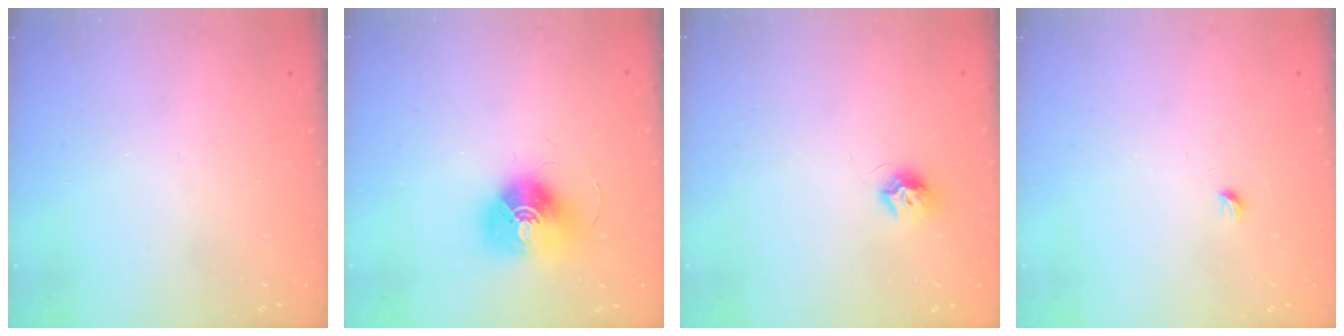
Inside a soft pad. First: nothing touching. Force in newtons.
{"total": 13.5, "press": 13.5, "slide": 0.6}
{"total": 7.6, "press": 7.6, "slide": 0.4}
{"total": 2.9, "press": 2.9, "slide": 0.4}